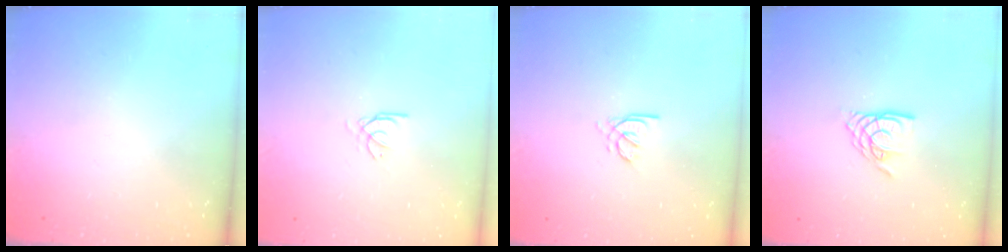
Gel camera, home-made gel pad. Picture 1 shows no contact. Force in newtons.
{"total": 0.7, "press": 0.6, "slide": 0.4}
{"total": 2.4, "press": 2.4, "slide": 0.6}
{"total": 7.9, "press": 7.9, "slide": 0.6}